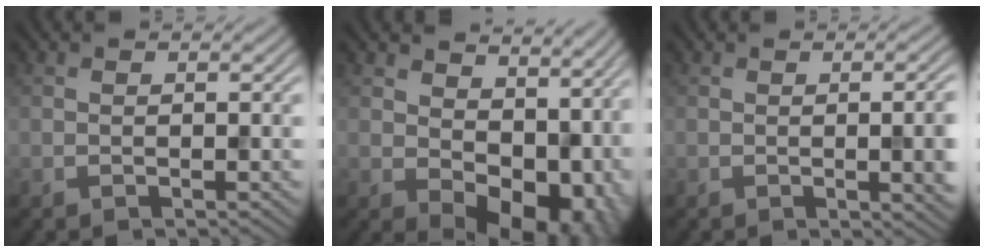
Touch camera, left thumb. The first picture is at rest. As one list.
[{"total": 10.8, "force": [2.3, 7.4, 7.5], "torque": [-0.103, -0.028, 0.052]}, {"total": 5.4, "force": [-0.5, 1.6, 5.1], "torque": [-0.065, -0.006, 0.002]}]